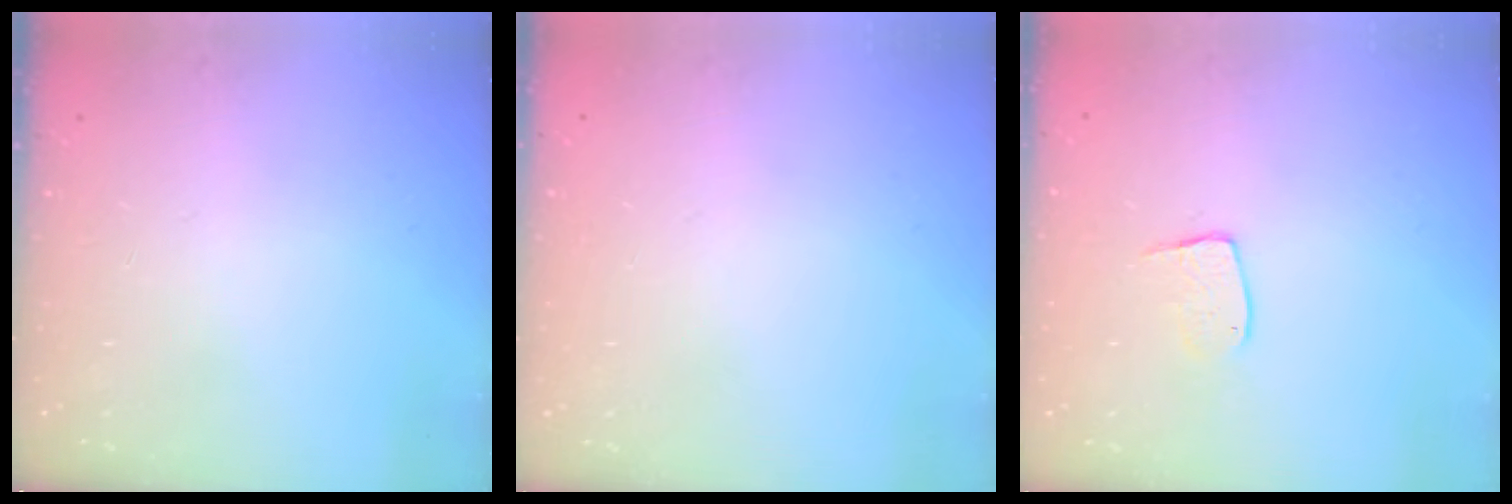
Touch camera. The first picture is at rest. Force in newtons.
{"total": 0.0}
{"total": 7.4, "press": 7.4, "slide": 0.4}